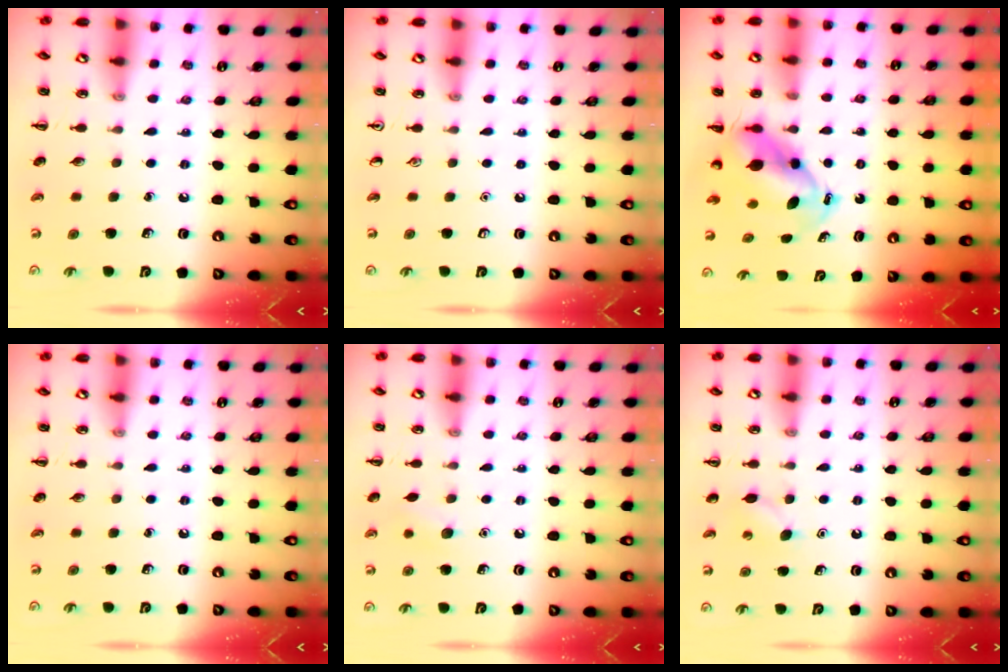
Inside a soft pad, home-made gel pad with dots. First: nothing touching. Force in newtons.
{"total": 0.0}
{"total": 6.4, "press": 6.2, "slide": 1.8}
{"total": 0.0}
{"total": 6.5, "press": 6.4, "slide": 1.2}
{"total": 5.6, "press": 5.4, "slide": 1.4}